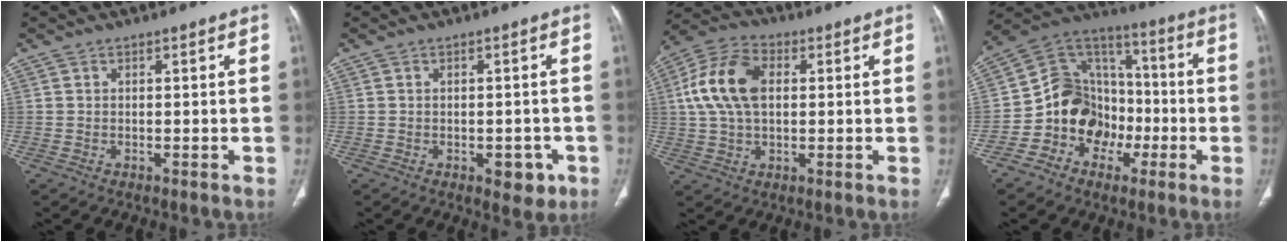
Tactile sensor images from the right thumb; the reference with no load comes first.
{"total": 4.4, "force": [-1.8, 2.6, 3.1], "torque": [-0.017, 0.006, -0.017]}
{"total": 12.8, "force": [2.0, 7.9, 9.8], "torque": [-0.196, 0.022, 0.032]}
{"total": 15.3, "force": [-4.9, 12.7, 6.9], "torque": [-0.068, 0.076, -0.092]}